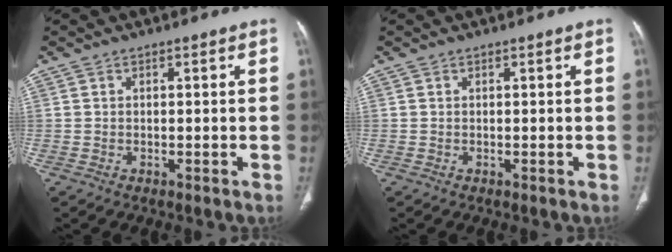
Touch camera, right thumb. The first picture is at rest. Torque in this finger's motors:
{"motor_torque": [-0.40, 0.19, 0.35, -0.16, -0.04]}